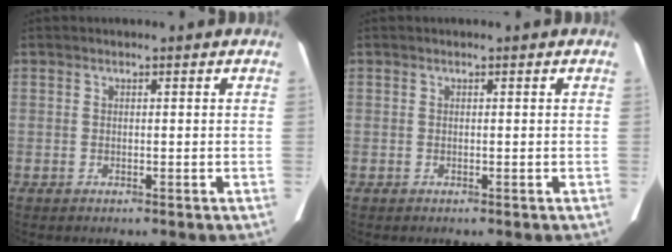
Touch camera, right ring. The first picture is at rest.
{"total": 0.0}